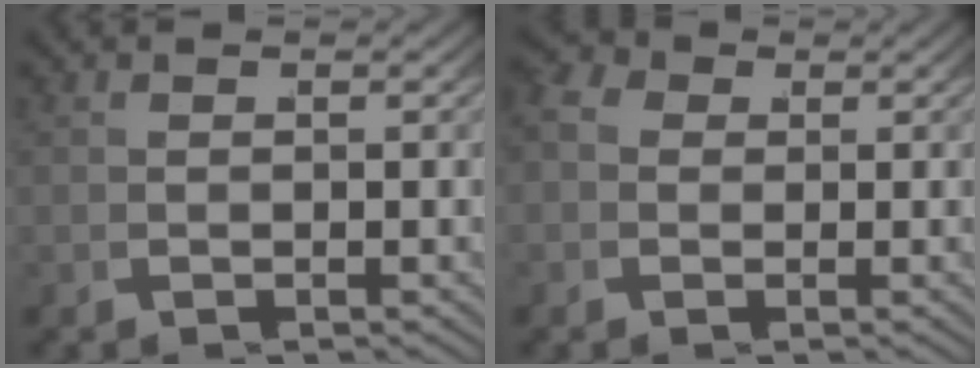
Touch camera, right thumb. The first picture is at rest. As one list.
[{"total": 3.2, "force": [0.8, 2.8, 1.2], "torque": [-0.029, 0.002, 0.003]}]